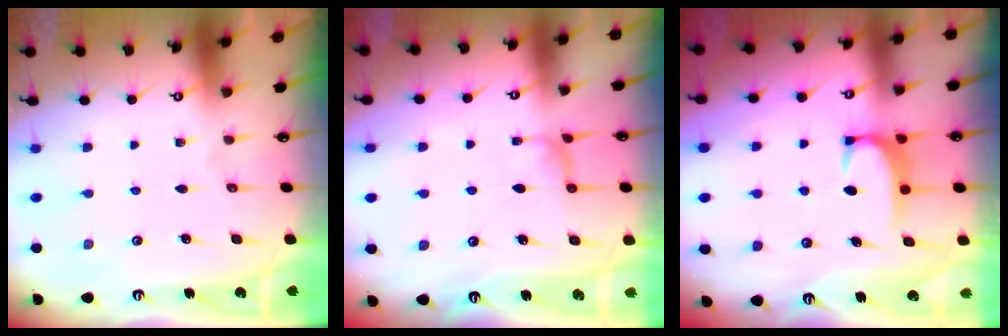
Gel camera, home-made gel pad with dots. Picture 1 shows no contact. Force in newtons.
{"total": 1.7, "press": 1.5, "slide": 0.8}
{"total": 1.8, "press": 1.7, "slide": 0.5}